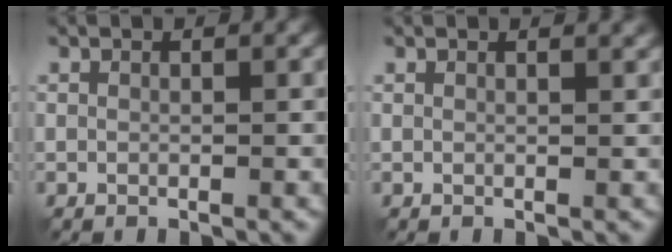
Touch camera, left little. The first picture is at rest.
{"total": 2.4, "force": [1.8, 1.0, 1.3], "torque": [0.001, 0.013, 0.011]}